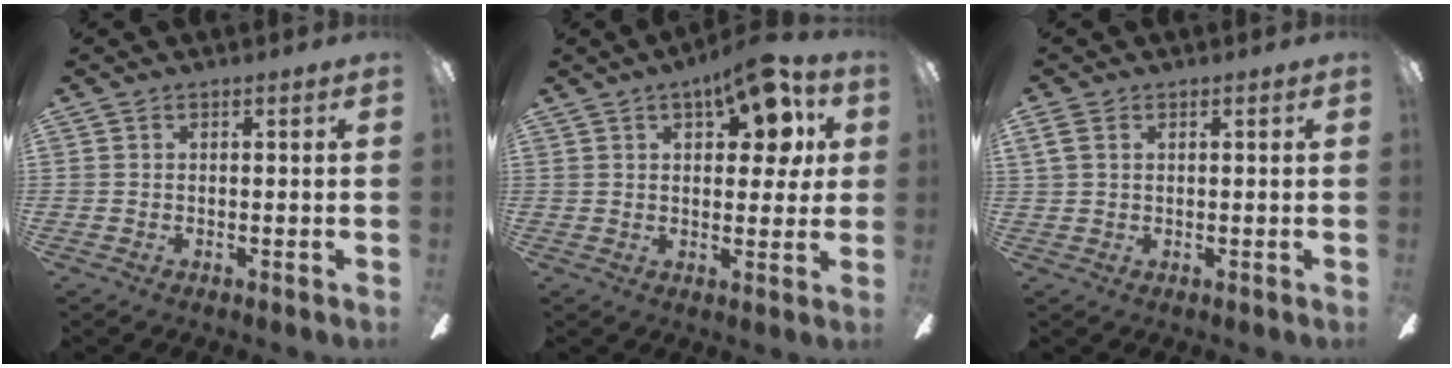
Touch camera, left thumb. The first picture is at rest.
{"total": 13.0, "force": [6.2, 5.9, 9.8], "torque": [-0.120, -0.021, 0.099]}
{"total": 3.4, "force": [1.5, 2.2, 2.0], "torque": [-0.044, 0.005, 0.029]}